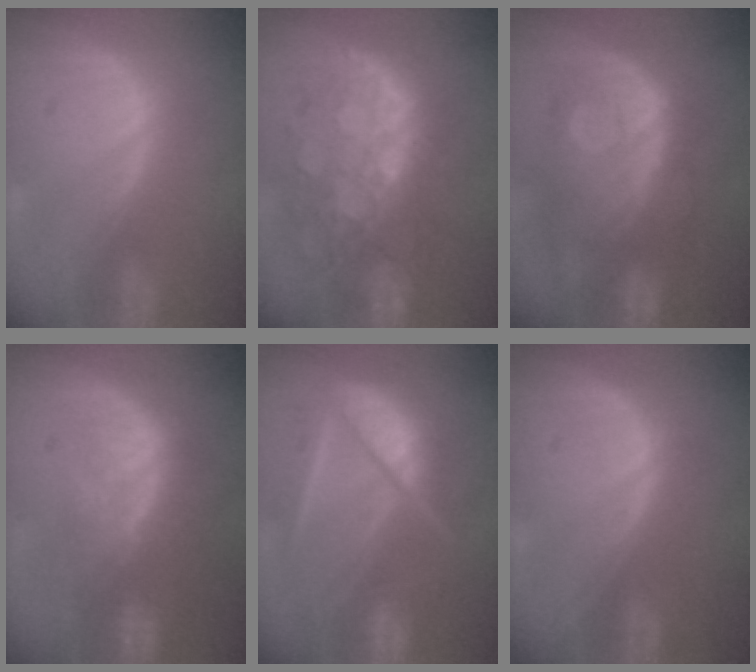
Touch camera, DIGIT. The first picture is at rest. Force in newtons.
{"total": 11.2, "press": 9.7, "slide": 5.5}
{"total": 11.2, "press": 9.8, "slide": 5.5}
{"total": 10.1, "press": 8.5, "slide": 5.5}
{"total": 9.9, "press": 8.3, "slide": 5.4}
{"total": 0.0}